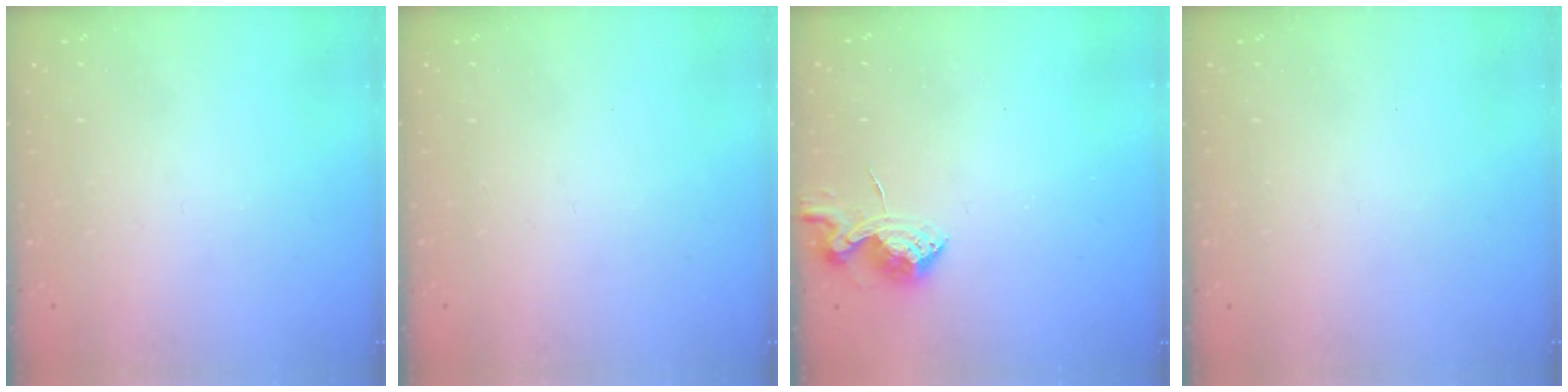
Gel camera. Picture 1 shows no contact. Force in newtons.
{"total": 0.0}
{"total": 7.3, "press": 7.3, "slide": 0.6}
{"total": 0.0}